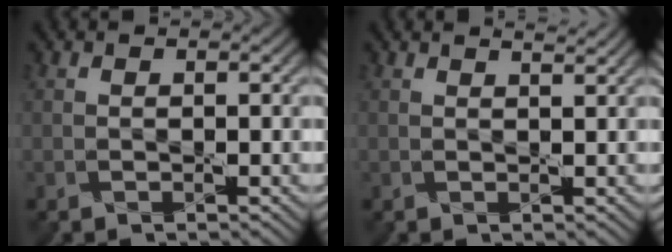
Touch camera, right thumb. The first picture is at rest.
{"total": 1.5, "force": [1.3, 0.1, 0.6], "torque": [-0.015, -0.004, 0.013]}